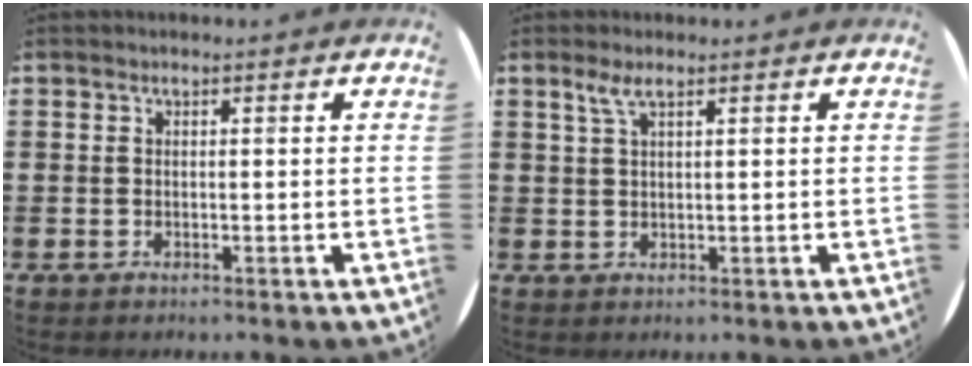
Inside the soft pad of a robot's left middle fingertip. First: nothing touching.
{"total": 2.1, "force": [1.2, 0.4, 1.7], "torque": [-0.035, 0.005, 0.021]}